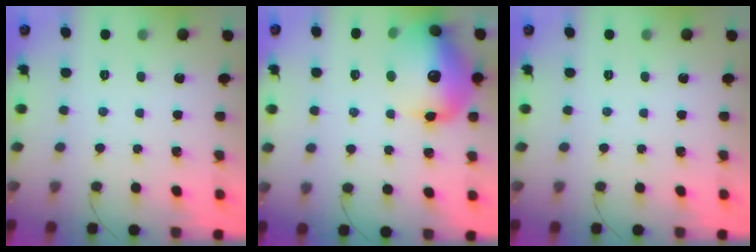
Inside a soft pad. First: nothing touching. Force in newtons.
{"total": 17.2, "press": 17.1, "slide": 2.5}
{"total": 0.0}